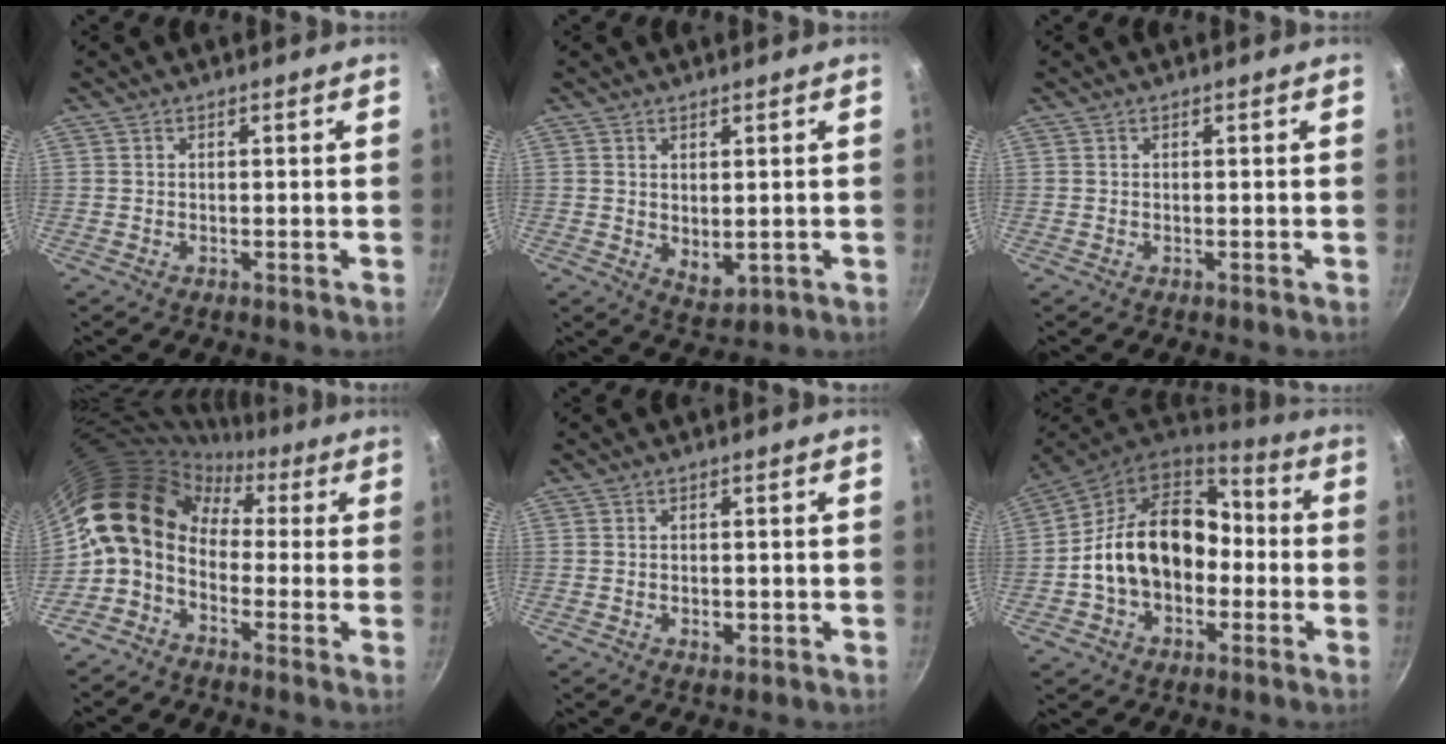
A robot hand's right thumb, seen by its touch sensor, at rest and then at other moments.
{"total": 4.0, "force": [0.7, 2.4, 3.0], "torque": [-0.039, -0.017, 0.019]}
{"total": 0.0}
{"total": 13.6, "force": [-0.2, 10.2, 8.9], "torque": [-0.139, 0.043, -0.029]}
{"total": 2.3, "force": [-0.7, 1.5, 1.7], "torque": [-0.025, 0.001, -0.009]}
{"total": 18.8, "force": [-1.9, 13.9, 12.5], "torque": [-0.188, 0.059, -0.038]}